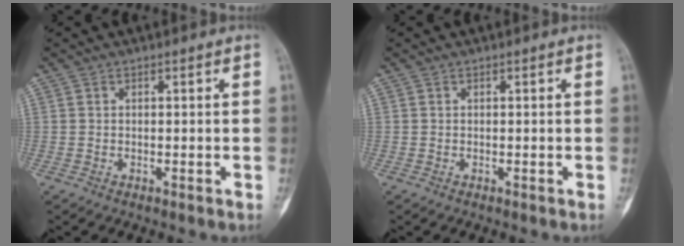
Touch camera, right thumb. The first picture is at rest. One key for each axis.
{"total": 0.0}